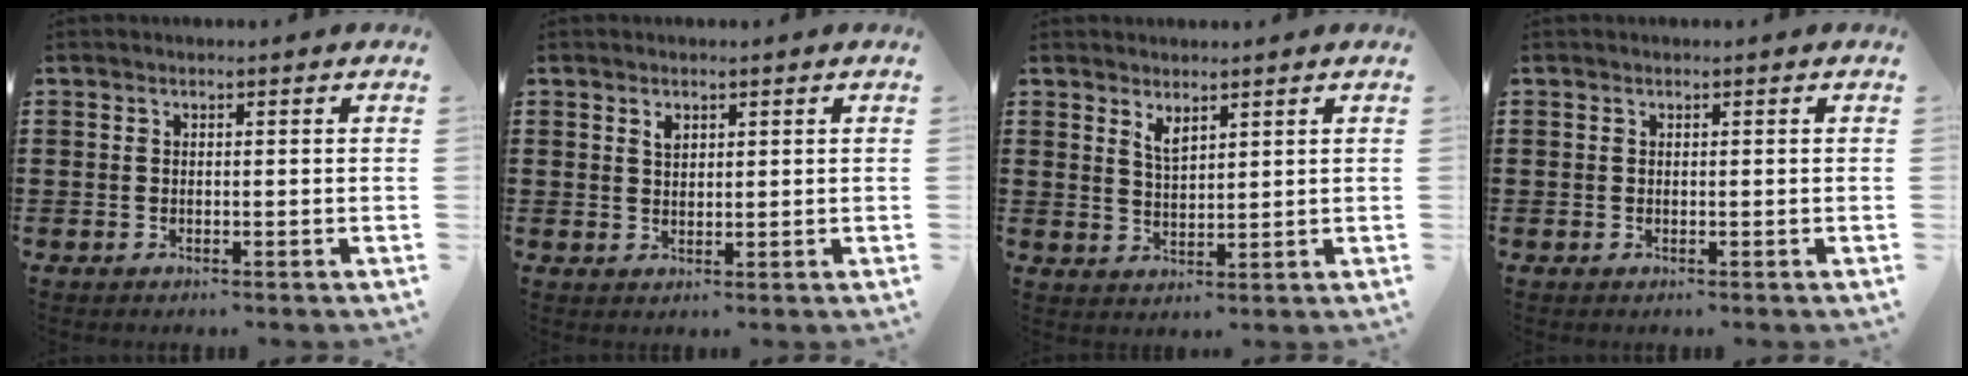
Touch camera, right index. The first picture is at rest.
{"total": 1.5, "force": [1.0, 0.7, 0.9], "torque": [-0.013, -0.003, 0.018]}
{"total": 2.6, "force": [2.0, 0.7, 1.5], "torque": [-0.034, 0.000, 0.037]}
{"total": 0.0}